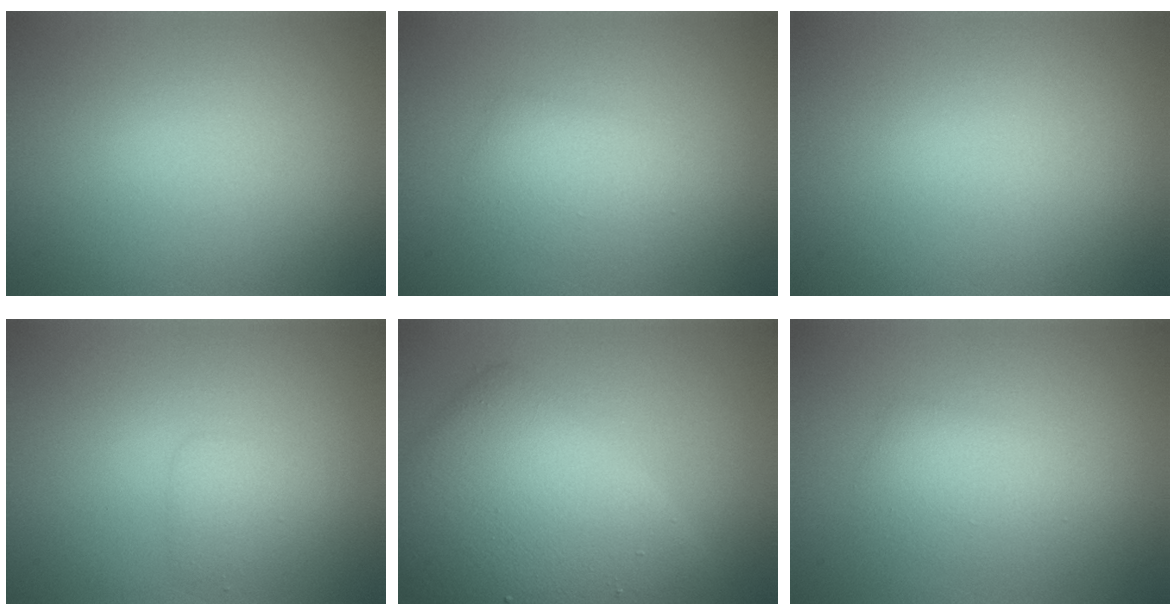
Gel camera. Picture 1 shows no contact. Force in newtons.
{"total": 2.4, "press": 2.4, "slide": 0.0}
{"total": 0.0}
{"total": 1.5, "press": 1.5, "slide": 0.1}
{"total": 9.1, "press": 9.1, "slide": 0.1}
{"total": 2.4, "press": 2.4, "slide": 0.0}